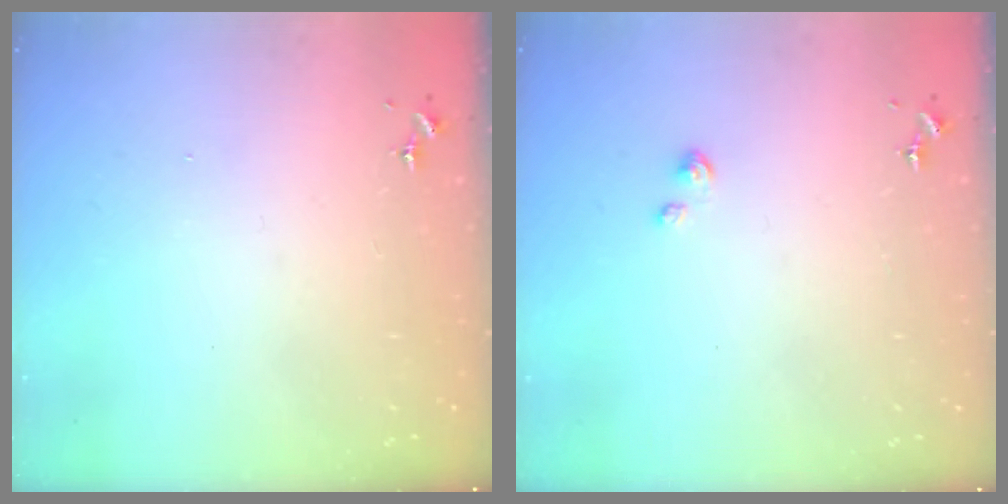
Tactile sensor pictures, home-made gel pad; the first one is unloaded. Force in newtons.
{"total": 2.5, "press": 2.5, "slide": 0.3}